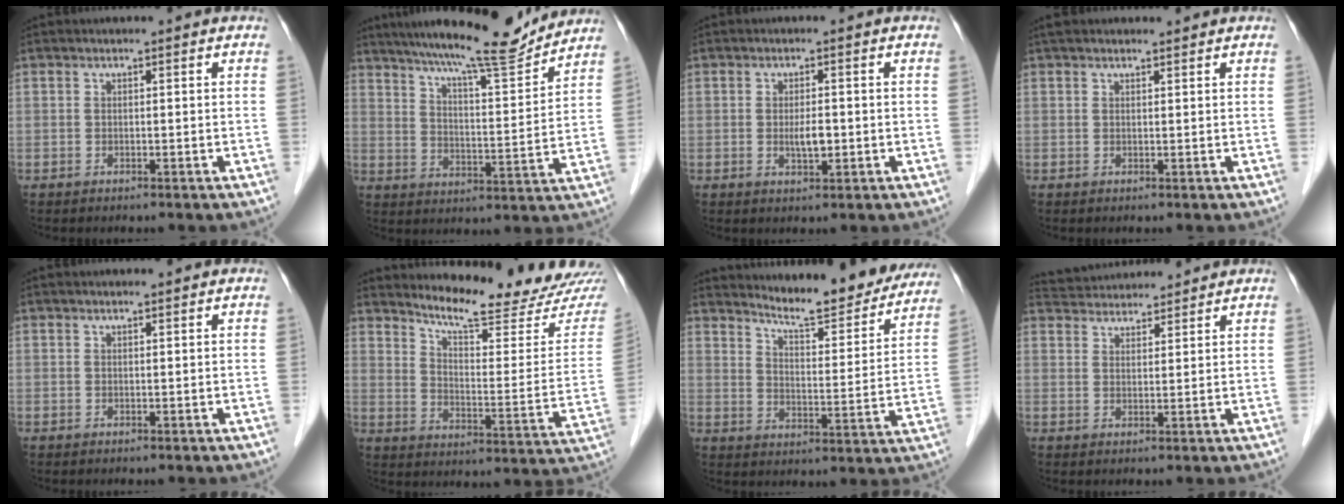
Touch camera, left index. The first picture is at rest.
{"total": 15.5, "force": [14.0, 0.8, 6.5], "torque": [-0.108, -0.005, 0.208]}
{"total": 2.8, "force": [-0.3, 0.9, 2.6], "torque": [-0.050, -0.001, -0.003]}
{"total": 4.1, "force": [3.7, 0.9, 1.6], "torque": [-0.021, 0.033, 0.055]}
{"total": 0.8, "force": [0.8, 0.0, 0.3], "torque": [-0.009, 0.006, 0.014]}
{"total": 18.1, "force": [17.1, 0.6, 6.0], "torque": [-0.090, -0.091, 0.223]}
{"total": 17.1, "force": [15.9, 2.4, 5.8], "torque": [-0.076, -0.046, 0.204]}
{"total": 8.8, "force": [8.6, 1.4, 1.7], "torque": [-0.034, 0.034, 0.134]}